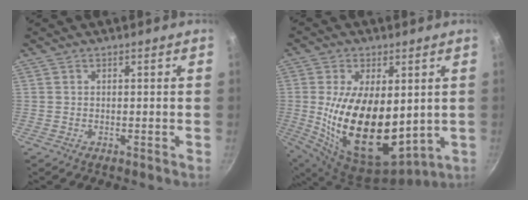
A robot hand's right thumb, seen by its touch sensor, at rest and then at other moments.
{"total": 21.3, "force": [0.9, 11.8, 17.7], "torque": [-0.307, -0.033, 0.034]}